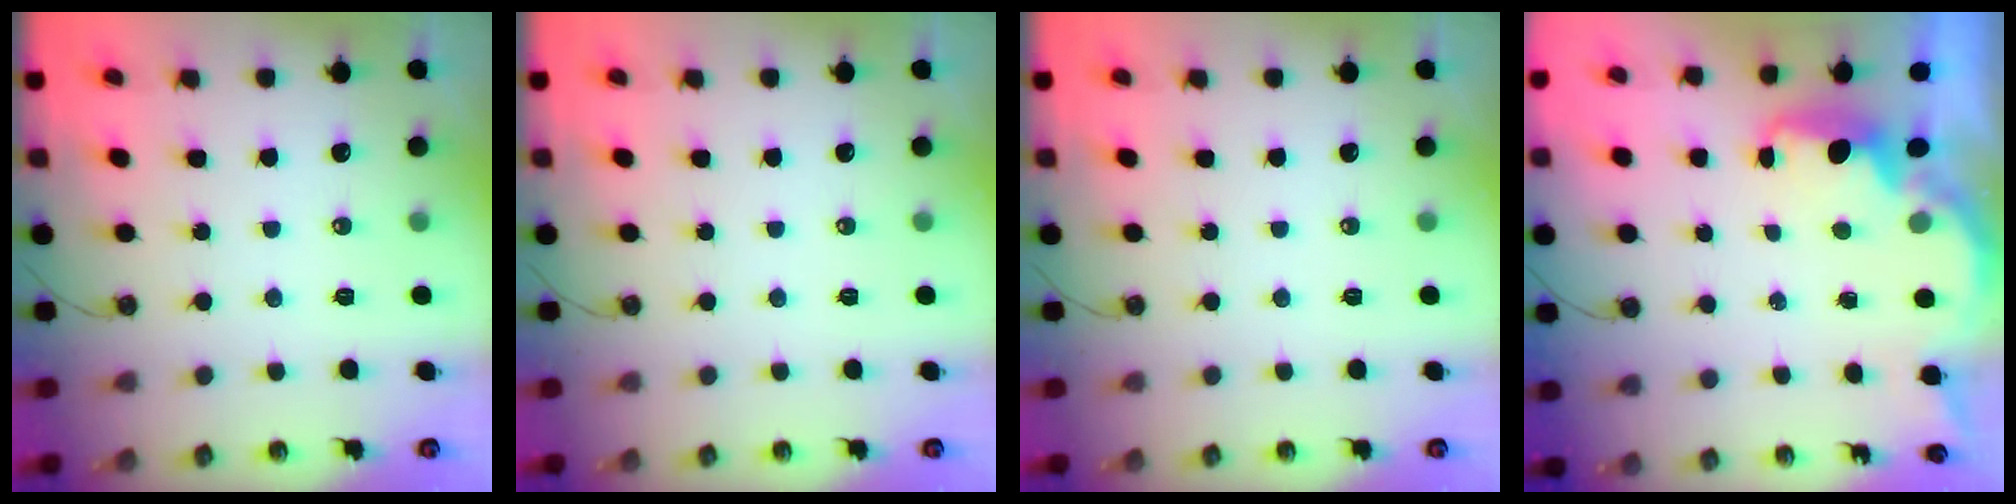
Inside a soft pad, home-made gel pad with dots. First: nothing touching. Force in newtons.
{"total": 0.0}
{"total": 0.0}
{"total": 2.2, "press": 2.1, "slide": 0.7}